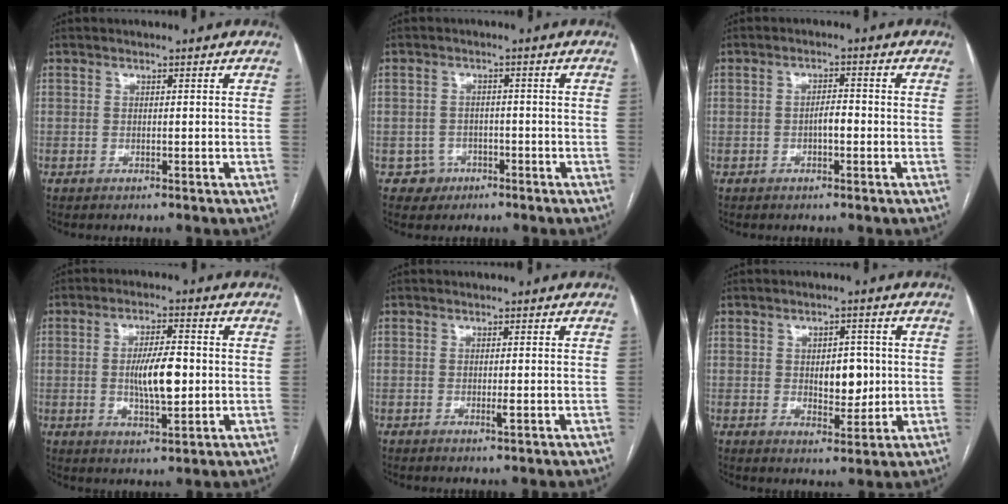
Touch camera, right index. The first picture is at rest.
{"total": 3.4, "force": [-1.5, 3.0, -0.4], "torque": [0.018, 0.017, -0.023]}
{"total": 2.4, "force": [-0.7, 0.8, 2.2], "torque": [-0.034, 0.005, -0.012]}
{"total": 7.6, "force": [-0.3, 2.0, 7.4], "torque": [-0.136, 0.000, -0.003]}
{"total": 1.2, "force": [-0.3, 0.0, 1.2], "torque": [-0.023, -0.005, -0.004]}
{"total": 7.0, "force": [0.3, 3.6, 6.0], "torque": [-0.083, 0.003, 0.011]}